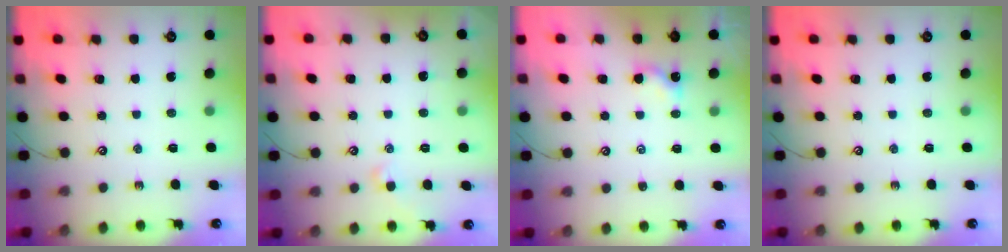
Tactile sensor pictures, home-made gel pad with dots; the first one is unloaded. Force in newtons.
{"total": 0.8, "press": 0.6, "slide": 0.6}
{"total": 0.6, "press": 0.5, "slide": 0.3}
{"total": 0.0}